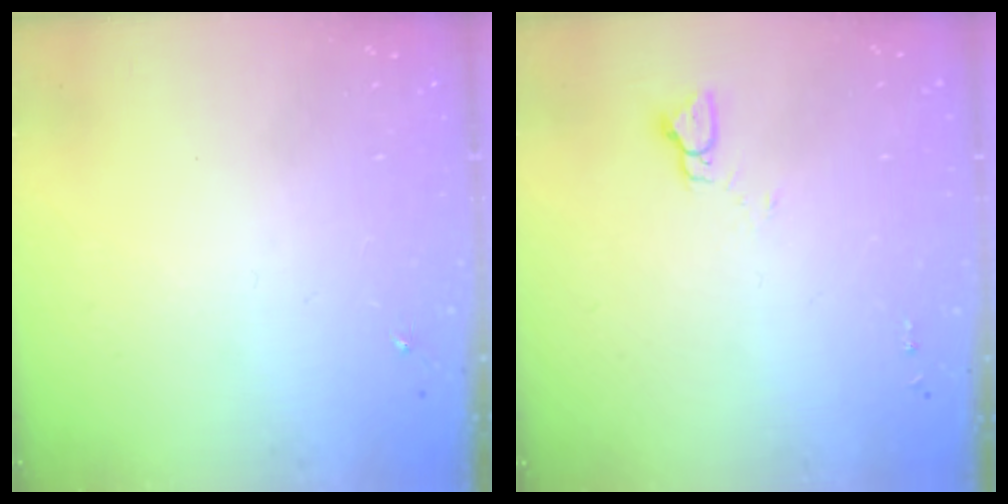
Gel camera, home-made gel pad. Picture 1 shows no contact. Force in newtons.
{"total": 3.6, "press": 3.6, "slide": 0.3}